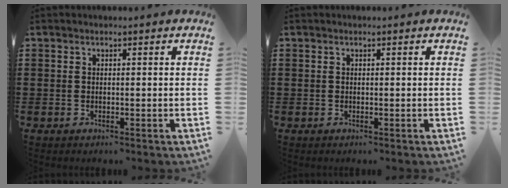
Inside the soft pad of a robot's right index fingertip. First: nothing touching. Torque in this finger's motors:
{"motor_torque": [0.35, 0.44, 0.00, 0.00]}